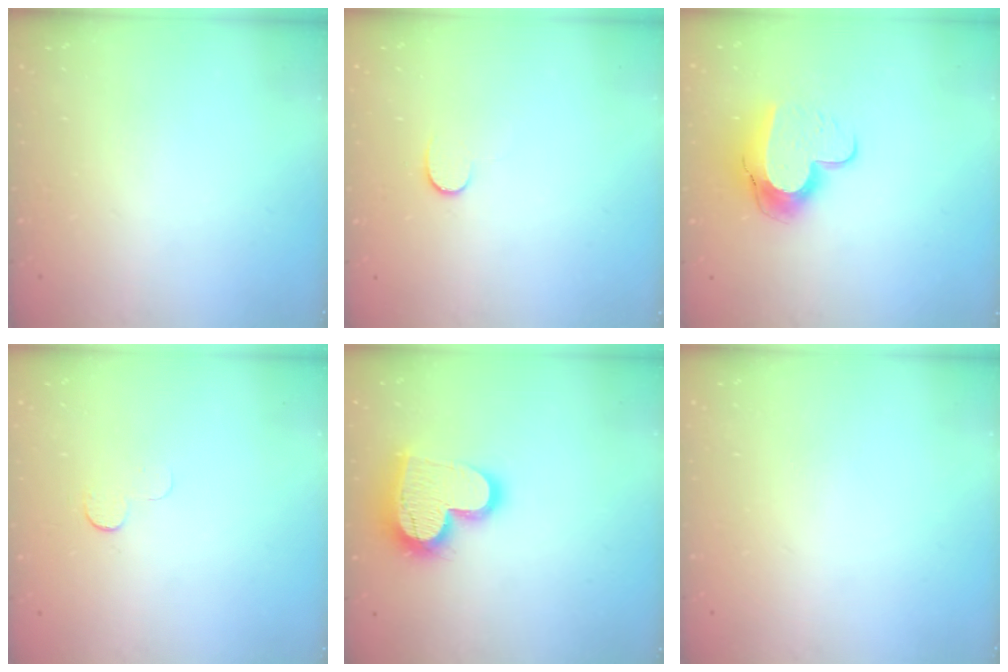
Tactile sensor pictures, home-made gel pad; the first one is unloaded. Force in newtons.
{"total": 6.0, "press": 6.0, "slide": 0.5}
{"total": 12.6, "press": 12.5, "slide": 1.1}
{"total": 3.9, "press": 3.9, "slide": 0.4}
{"total": 18.2, "press": 18.1, "slide": 1.5}
{"total": 0.0}